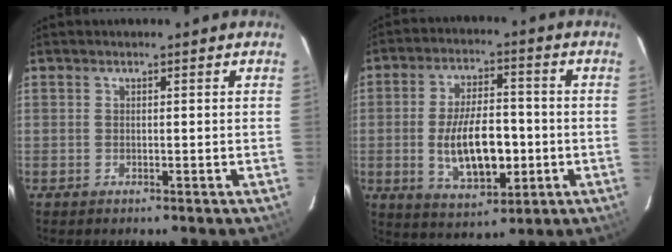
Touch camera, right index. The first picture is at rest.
{"total": 13.4, "force": [-2.4, 6.2, 11.6], "torque": [-0.218, -0.002, -0.027]}